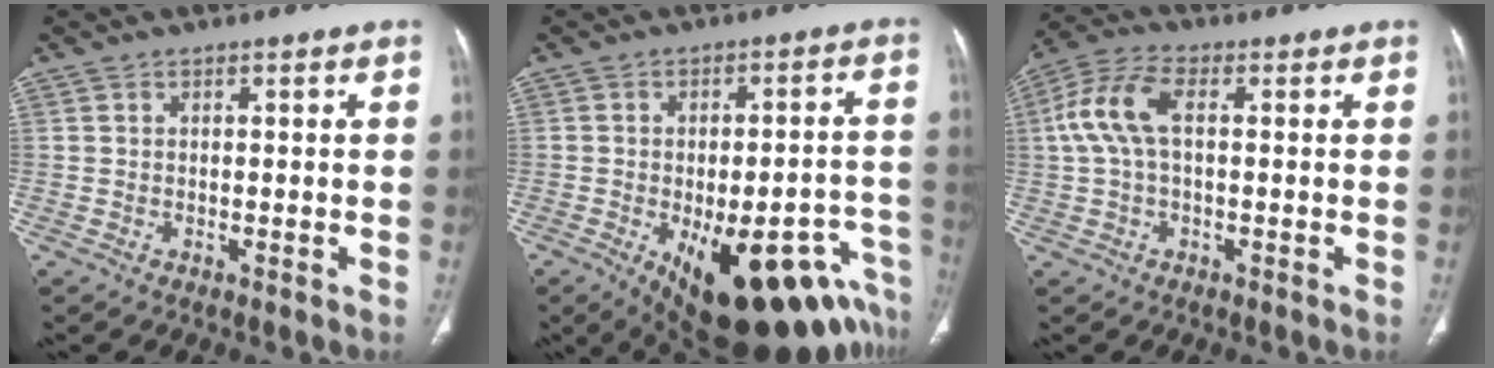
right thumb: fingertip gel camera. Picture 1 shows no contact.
{"total": 25.6, "force": [-13.5, 10.5, 19.0], "torque": [-0.172, 0.046, -0.161]}
{"total": 8.9, "force": [1.1, 4.5, 7.6], "torque": [-0.178, 0.029, 0.018]}